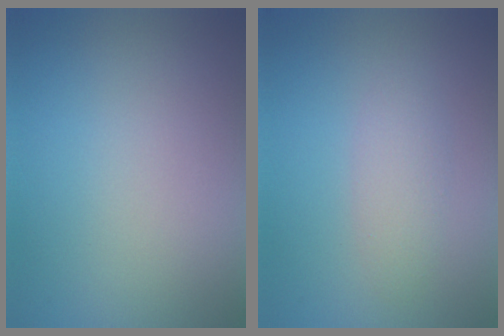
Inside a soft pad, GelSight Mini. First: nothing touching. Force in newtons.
{"total": 1.9, "press": 1.9, "slide": 0.1}